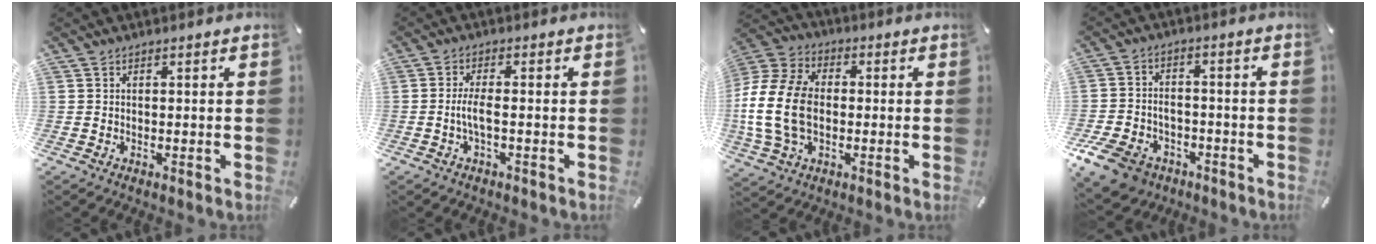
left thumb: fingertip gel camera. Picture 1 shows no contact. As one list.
[{"total": 4.1, "force": [-1.0, 1.1, 3.9], "torque": [-0.090, -0.003, -0.024]}, {"total": 16.1, "force": [-2.0, 11.6, 11.0], "torque": [-0.242, 0.011, -0.039]}, {"total": 9.7, "force": [-5.9, 6.5, 4.0], "torque": [-0.096, 0.034, -0.109]}]